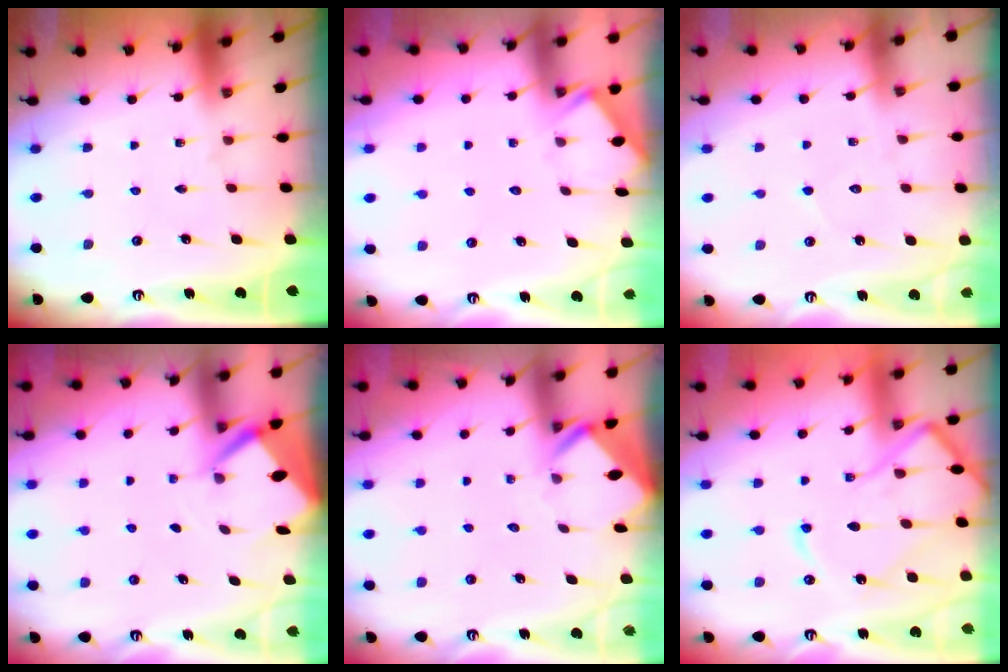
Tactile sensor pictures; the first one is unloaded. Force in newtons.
{"total": 3.2, "press": 3.1, "slide": 0.4}
{"total": 3.3, "press": 3.3, "slide": 0.3}
{"total": 3.6, "press": 3.6, "slide": 0.2}
{"total": 3.0, "press": 3.0, "slide": 0.3}
{"total": 12.9, "press": 12.8, "slide": 1.3}